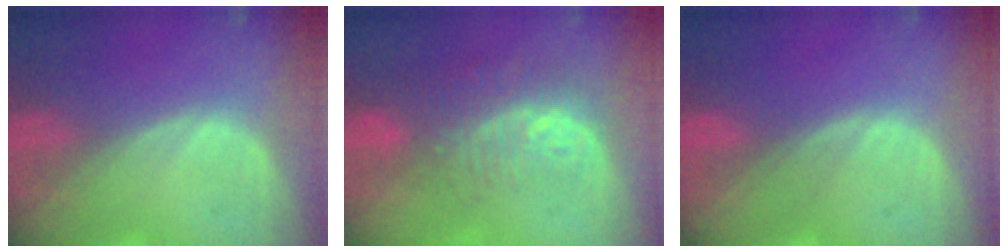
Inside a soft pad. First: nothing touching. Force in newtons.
{"total": 9.9, "press": 8.1, "slide": 5.7}
{"total": 0.0}